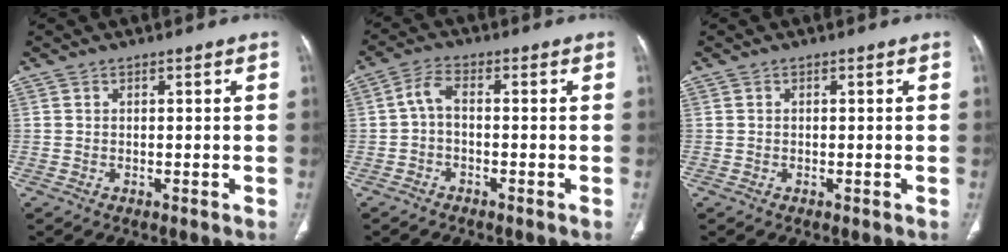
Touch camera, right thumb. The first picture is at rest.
{"total": 3.3, "force": [-0.6, 1.7, 2.7], "torque": [-0.057, 0.017, -0.021]}
{"total": 0.0}